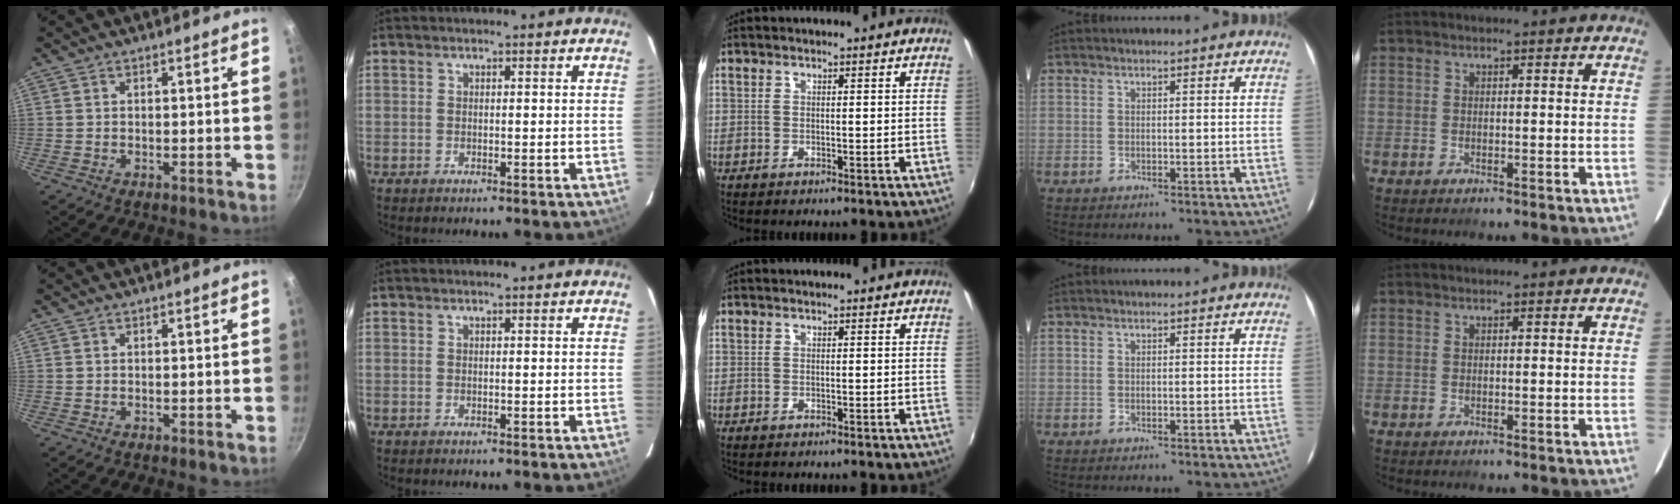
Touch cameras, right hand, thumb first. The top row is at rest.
{}